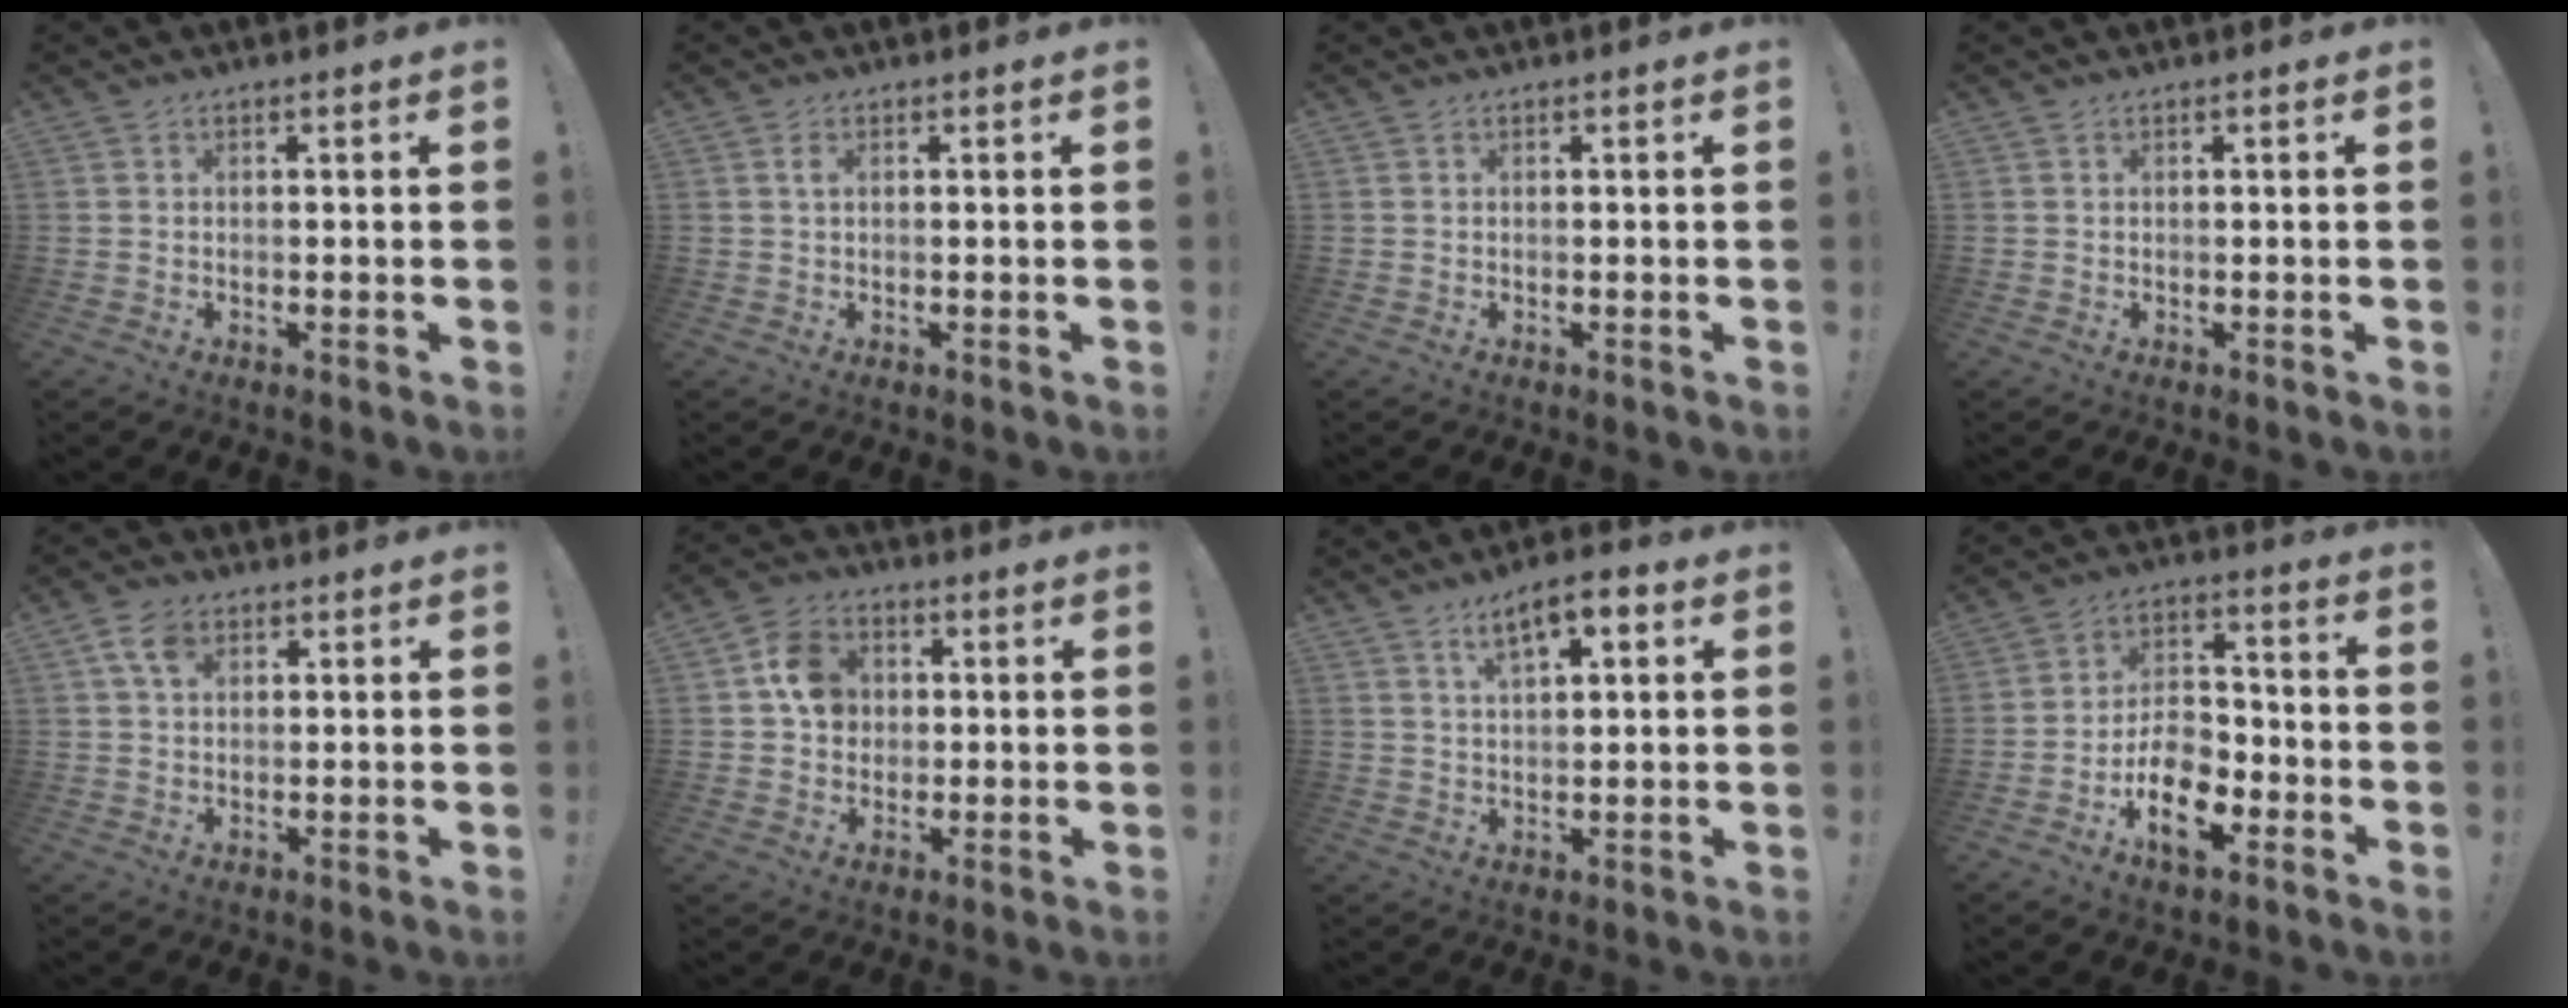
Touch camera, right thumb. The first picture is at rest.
{"total": 1.3, "force": [0.4, 0.5, 1.2], "torque": [-0.023, 0.003, 0.006]}
{"total": 0.0}
{"total": 0.0}
{"total": 5.7, "force": [2.4, 3.6, 3.7], "torque": [-0.066, 0.002, 0.046]}
{"total": 9.6, "force": [1.7, 8.2, 4.6], "torque": [-0.066, 0.014, 0.039]}
{"total": 7.6, "force": [3.8, 2.8, 6.0], "torque": [-0.093, -0.010, 0.062]}
{"total": 13.5, "force": [-6.7, 7.9, 8.5], "torque": [-0.136, 0.052, -0.113]}